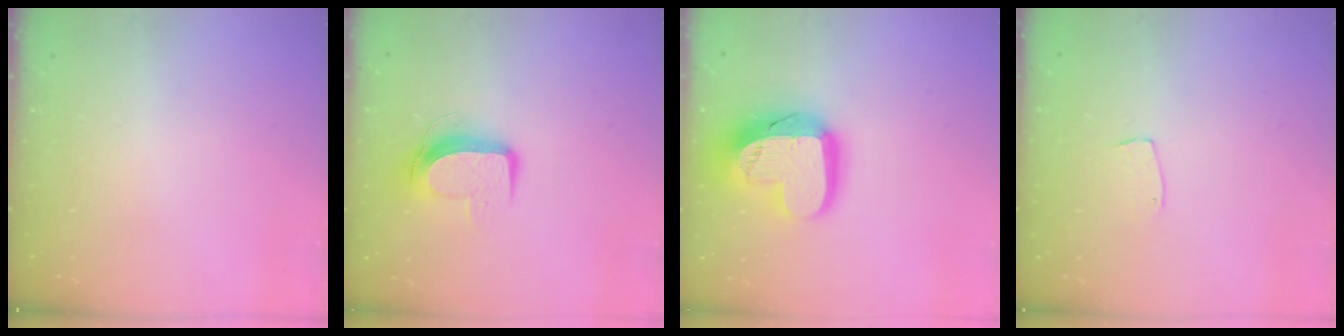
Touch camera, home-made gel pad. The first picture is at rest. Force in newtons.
{"total": 9.7, "press": 9.7, "slide": 0.8}
{"total": 18.9, "press": 18.8, "slide": 1.7}
{"total": 3.7, "press": 3.7, "slide": 0.2}